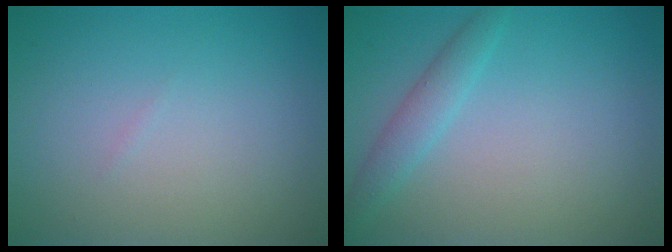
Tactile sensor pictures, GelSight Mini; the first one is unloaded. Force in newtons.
{"total": 2.0, "press": 2.0, "slide": 0.1}